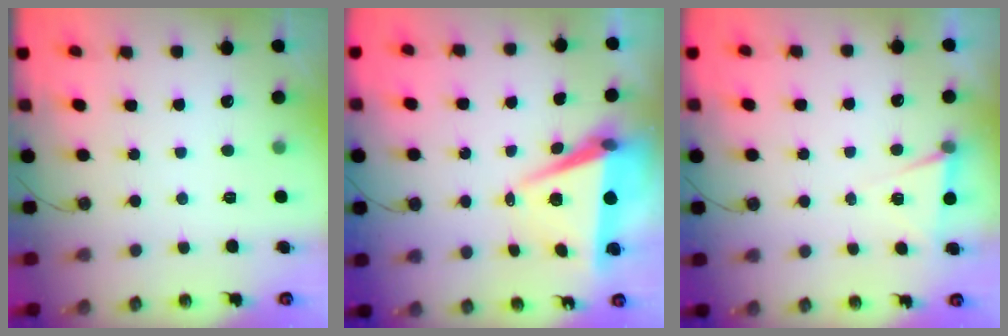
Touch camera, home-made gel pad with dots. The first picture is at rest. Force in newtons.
{"total": 7.6, "press": 6.2, "slide": 4.4}
{"total": 5.2, "press": 2.7, "slide": 4.5}